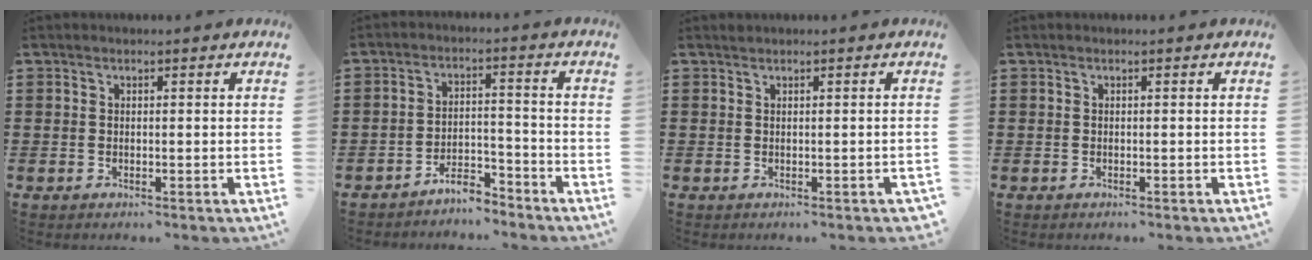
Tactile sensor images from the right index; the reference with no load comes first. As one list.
[{"total": 4.7, "force": [-4.6, 0.6, 0.9], "torque": [-0.018, 0.009, -0.093]}, {"total": 0.0}, {"total": 0.0}]